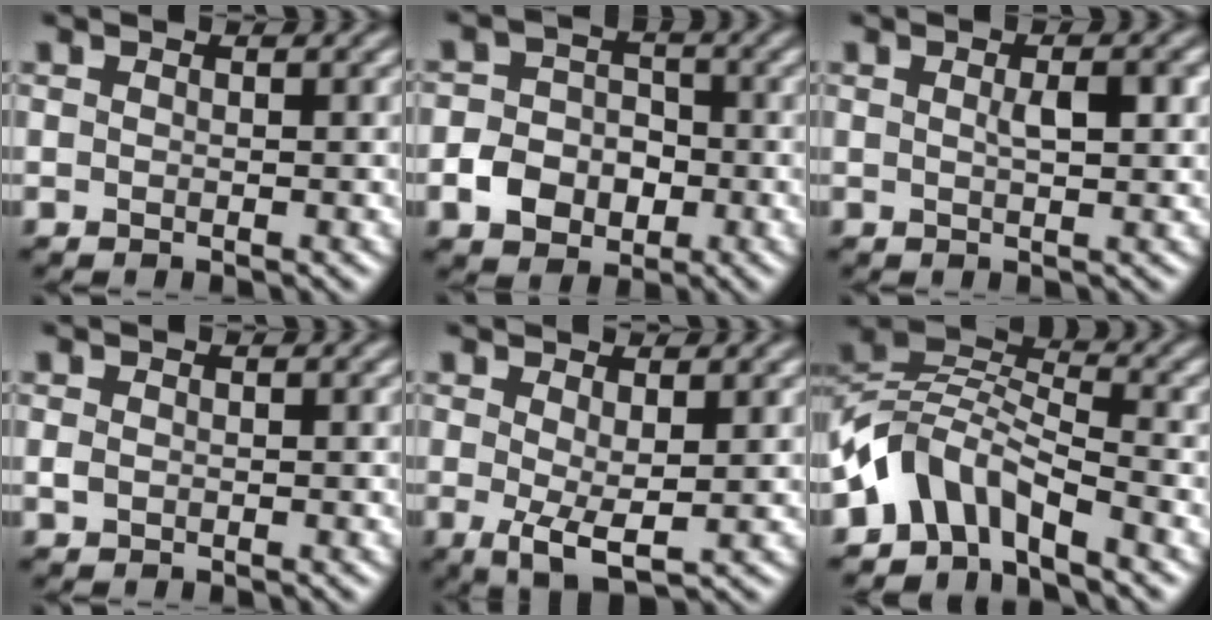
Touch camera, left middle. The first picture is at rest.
{"total": 4.6, "force": [-1.6, 3.7, 2.2], "torque": [-0.039, 0.001, -0.034]}
{"total": 2.4, "force": [0.5, 0.5, 2.3], "torque": [-0.036, 0.002, 0.009]}
{"total": 0.7, "force": [0.0, 0.5, 0.4], "torque": [-0.008, -0.002, -0.001]}
{"total": 3.2, "force": [0.1, 0.9, 3.1], "torque": [-0.060, -0.009, 0.003]}
{"total": 4.7, "force": [-3.2, 2.5, 2.4], "torque": [-0.034, 0.008, -0.074]}